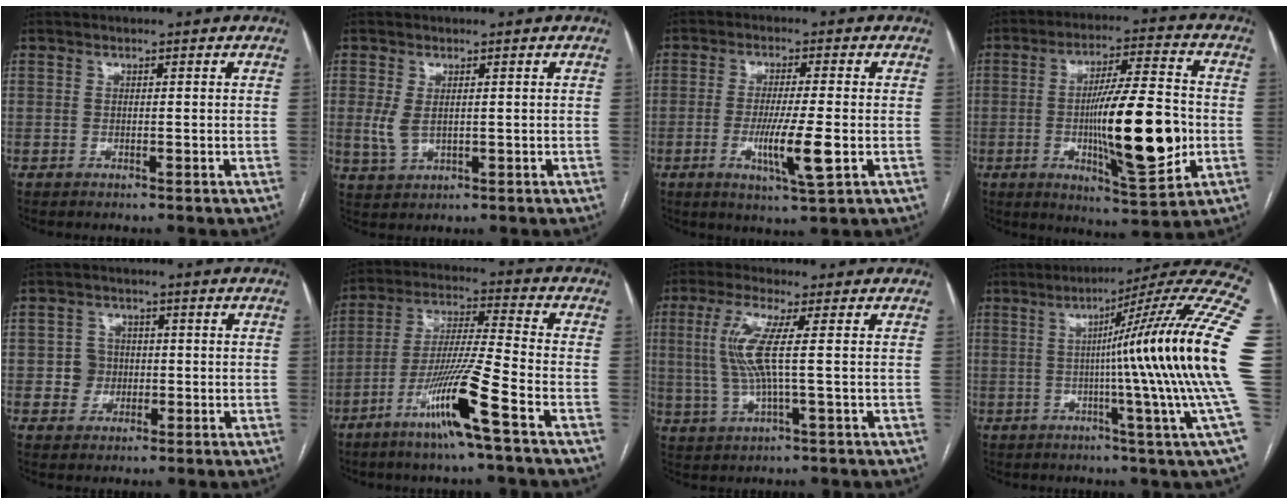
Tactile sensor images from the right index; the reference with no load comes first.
{"total": 3.3, "force": [0.3, 1.7, 2.8], "torque": [-0.067, -0.001, 0.016]}
{"total": 8.2, "force": [-2.0, 0.1, 7.9], "torque": [-0.145, -0.021, -0.036]}
{"total": 17.6, "force": [-2.9, 2.6, 17.2], "torque": [-0.281, -0.009, -0.040]}
{"total": 3.6, "force": [-0.3, 3.5, 0.6], "torque": [-0.001, 0.014, 0.000]}
{"total": 12.8, "force": [-6.8, -1.1, 10.8], "torque": [-0.212, -0.020, -0.133]}
{"total": 7.7, "force": [1.1, 0.2, 7.6], "torque": [-0.178, 0.003, 0.021]}
{"total": 23.9, "force": [0.5, -3.0, 23.7], "torque": [-0.217, 0.019, -0.011]}